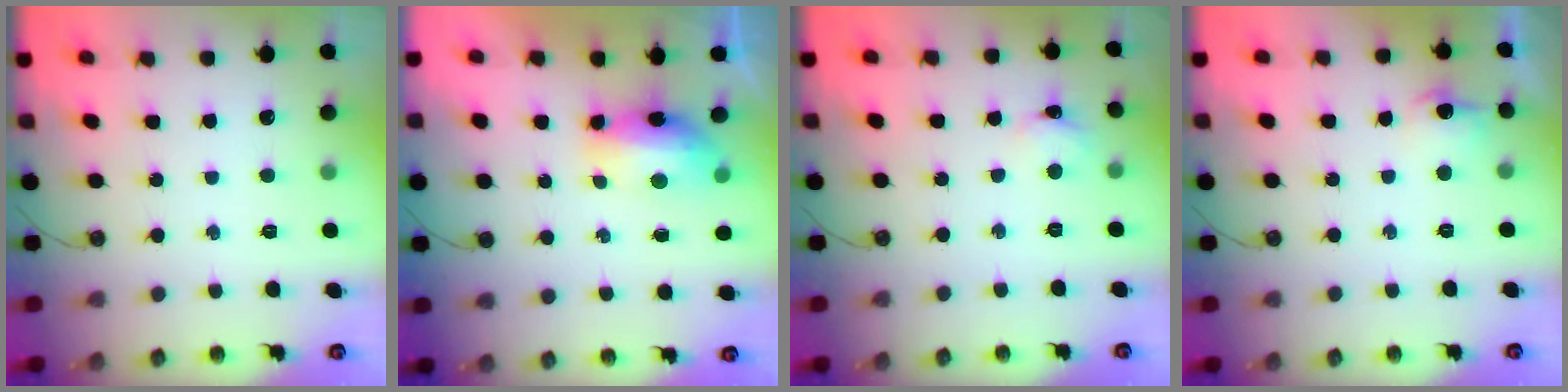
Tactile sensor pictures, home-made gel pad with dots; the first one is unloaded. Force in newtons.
{"total": 14.4, "press": 11.1, "slide": 9.1}
{"total": 3.0, "press": 3.0, "slide": 0.4}
{"total": 7.3, "press": 7.2, "slide": 0.8}